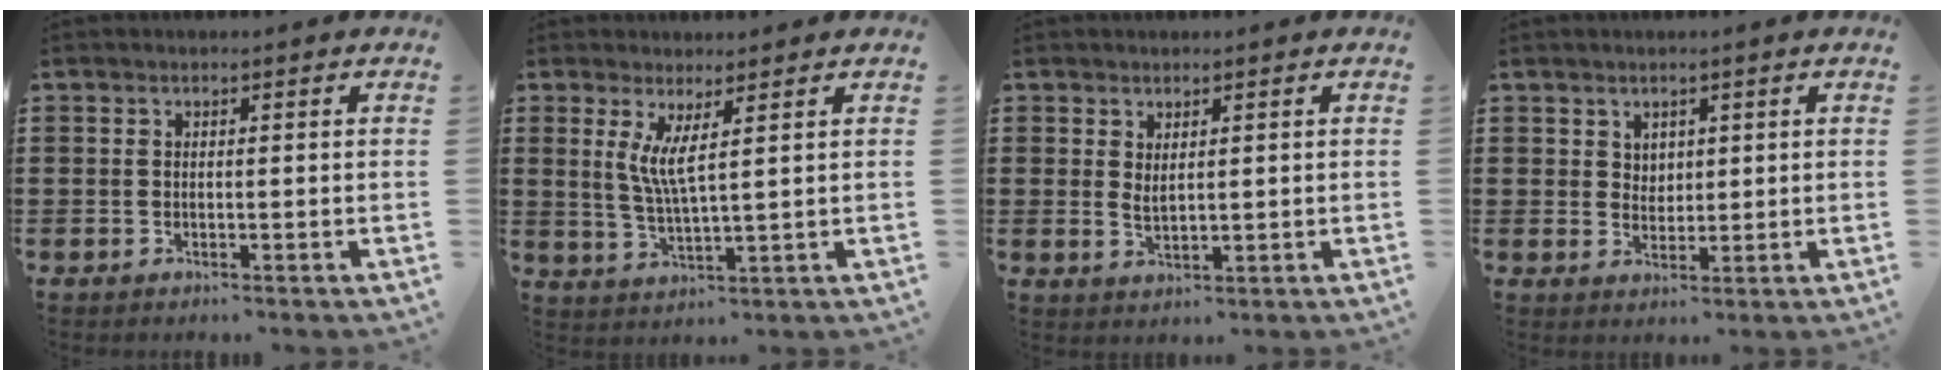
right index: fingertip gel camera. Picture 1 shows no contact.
{"total": 4.7, "force": [2.1, 0.3, 4.3], "torque": [-0.091, -0.006, 0.036]}
{"total": 1.7, "force": [1.2, 0.5, 1.1], "torque": [-0.022, 0.003, 0.022]}
{"total": 2.5, "force": [1.6, 1.8, 0.4], "torque": [-0.015, 0.008, 0.030]}